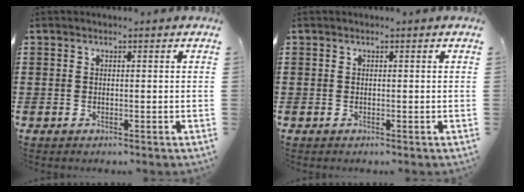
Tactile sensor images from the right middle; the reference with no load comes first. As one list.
[{"total": 0.0}]